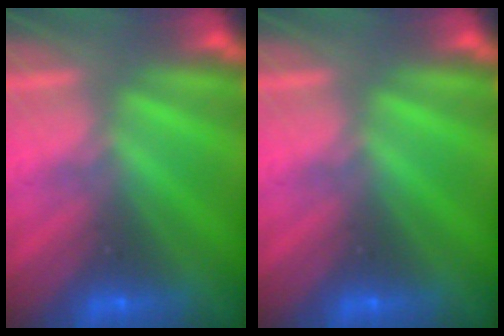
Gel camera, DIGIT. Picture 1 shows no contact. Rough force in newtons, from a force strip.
{"total": 0.0}